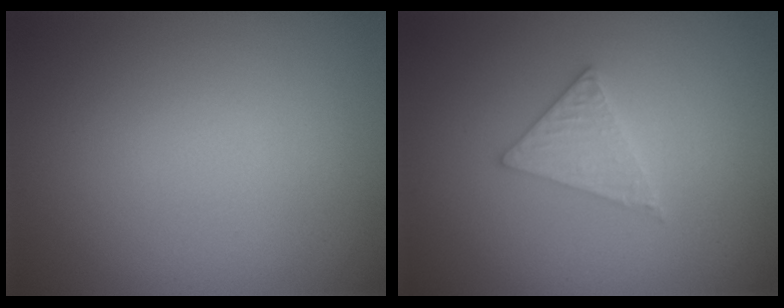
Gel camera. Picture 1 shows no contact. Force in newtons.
{"total": 2.4, "press": 2.4, "slide": 0.3}